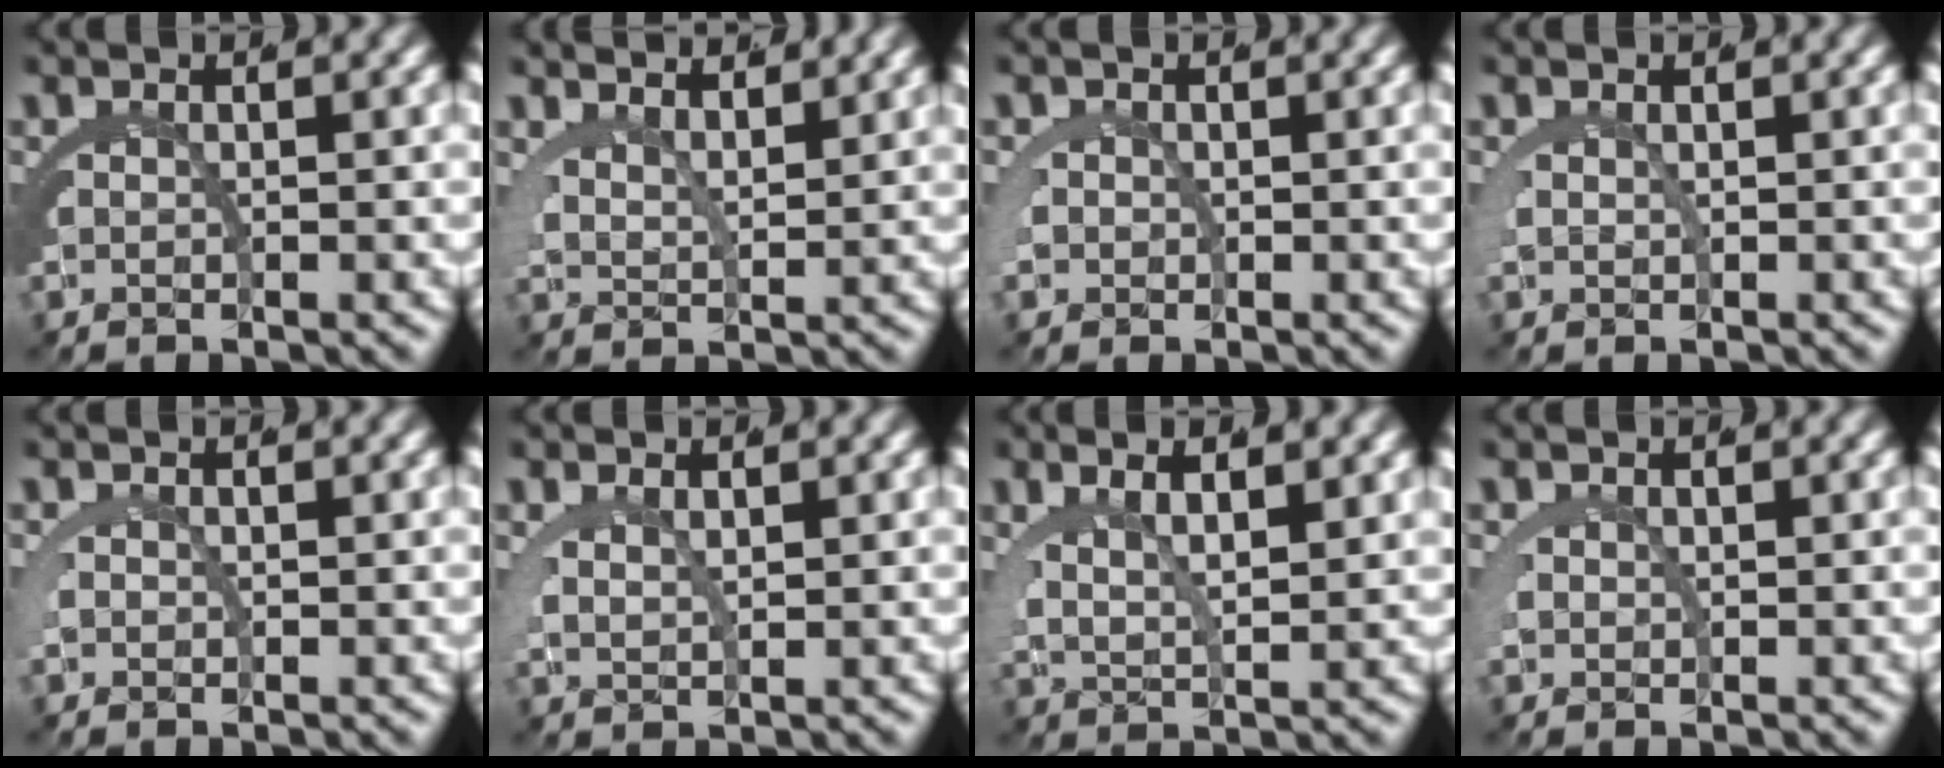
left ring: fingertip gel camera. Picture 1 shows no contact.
{"total": 4.2, "force": [3.6, 1.1, 1.9], "torque": [-0.034, -0.005, 0.066]}
{"total": 1.1, "force": [0.0, 1.0, 0.5], "torque": [-0.024, -0.005, 0.002]}
{"total": 0.6, "force": [0.4, 0.2, 0.4], "torque": [-0.019, -0.008, 0.015]}
{"total": 0.0}
{"total": 1.8, "force": [1.3, 0.5, 1.2], "torque": [-0.031, -0.008, 0.035]}
{"total": 4.6, "force": [2.1, 2.3, 3.4], "torque": [-0.063, 0.002, 0.039]}
{"total": 0.7, "force": [0.4, 0.5, 0.4], "torque": [-0.021, -0.006, 0.013]}